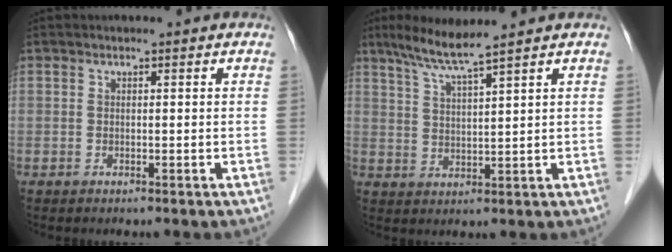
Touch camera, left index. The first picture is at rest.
{"total": 5.8, "force": [4.6, -1.0, 3.4], "torque": [-0.073, -0.004, 0.091]}